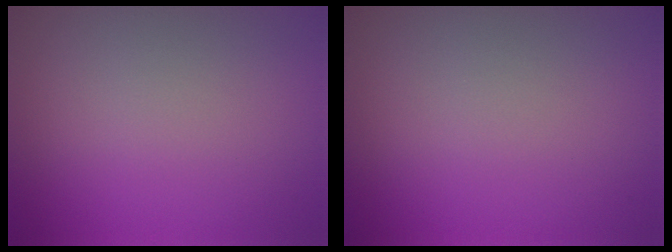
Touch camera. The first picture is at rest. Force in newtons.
{"total": 0.0}